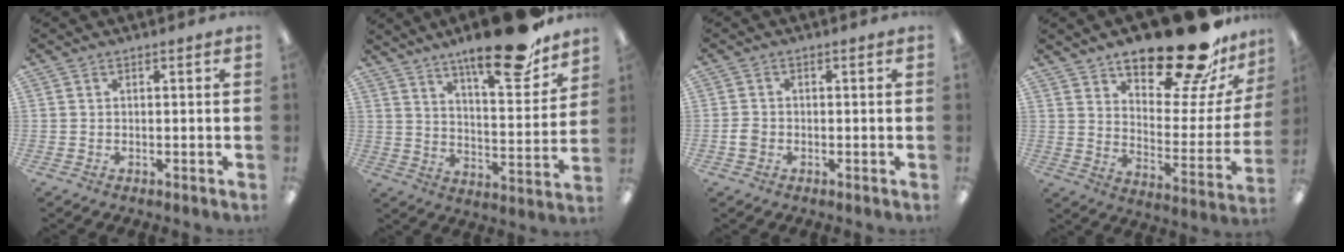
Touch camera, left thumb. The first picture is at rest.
{"total": 19.5, "force": [15.1, 4.6, 11.4], "torque": [-0.171, -0.098, 0.243]}
{"total": 2.2, "force": [-0.6, 1.7, 1.2], "torque": [-0.023, 0.004, -0.011]}
{"total": 24.9, "force": [19.8, 7.7, 12.9], "torque": [-0.172, -0.136, 0.325]}